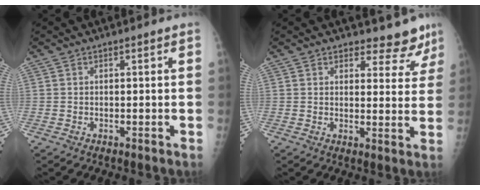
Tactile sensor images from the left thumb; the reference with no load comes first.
{"total": 7.0, "force": [6.1, 3.2, 1.0], "torque": [0.035, -0.039, 0.063]}